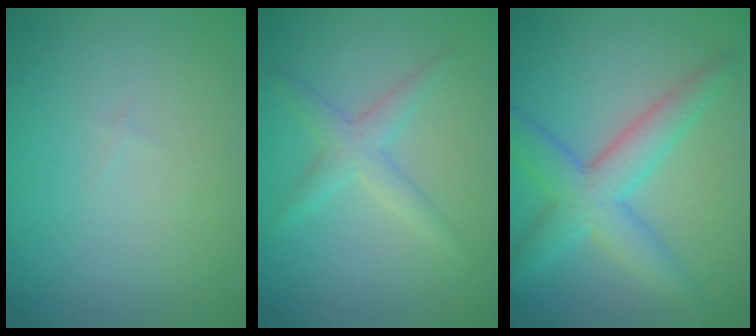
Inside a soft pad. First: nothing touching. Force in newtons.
{"total": 2.2, "press": 2.2, "slide": 0.1}
{"total": 5.2, "press": 5.2, "slide": 0.1}